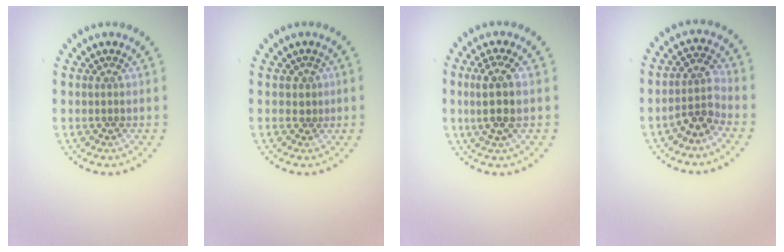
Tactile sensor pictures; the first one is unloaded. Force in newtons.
{"total": 0.6, "press": 0.4, "slide": 0.5}
{"total": 3.3, "press": 3.0, "slide": 1.3}
{"total": 2.6, "press": 2.0, "slide": 1.7}